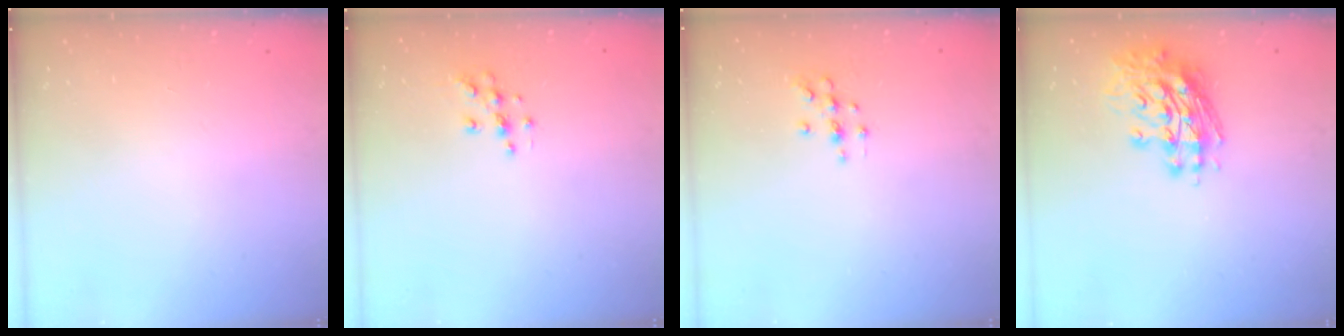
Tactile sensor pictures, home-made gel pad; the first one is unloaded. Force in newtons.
{"total": 5.0, "press": 4.7, "slide": 1.6}
{"total": 5.4, "press": 5.2, "slide": 1.6}
{"total": 11.8, "press": 11.7, "slide": 1.3}